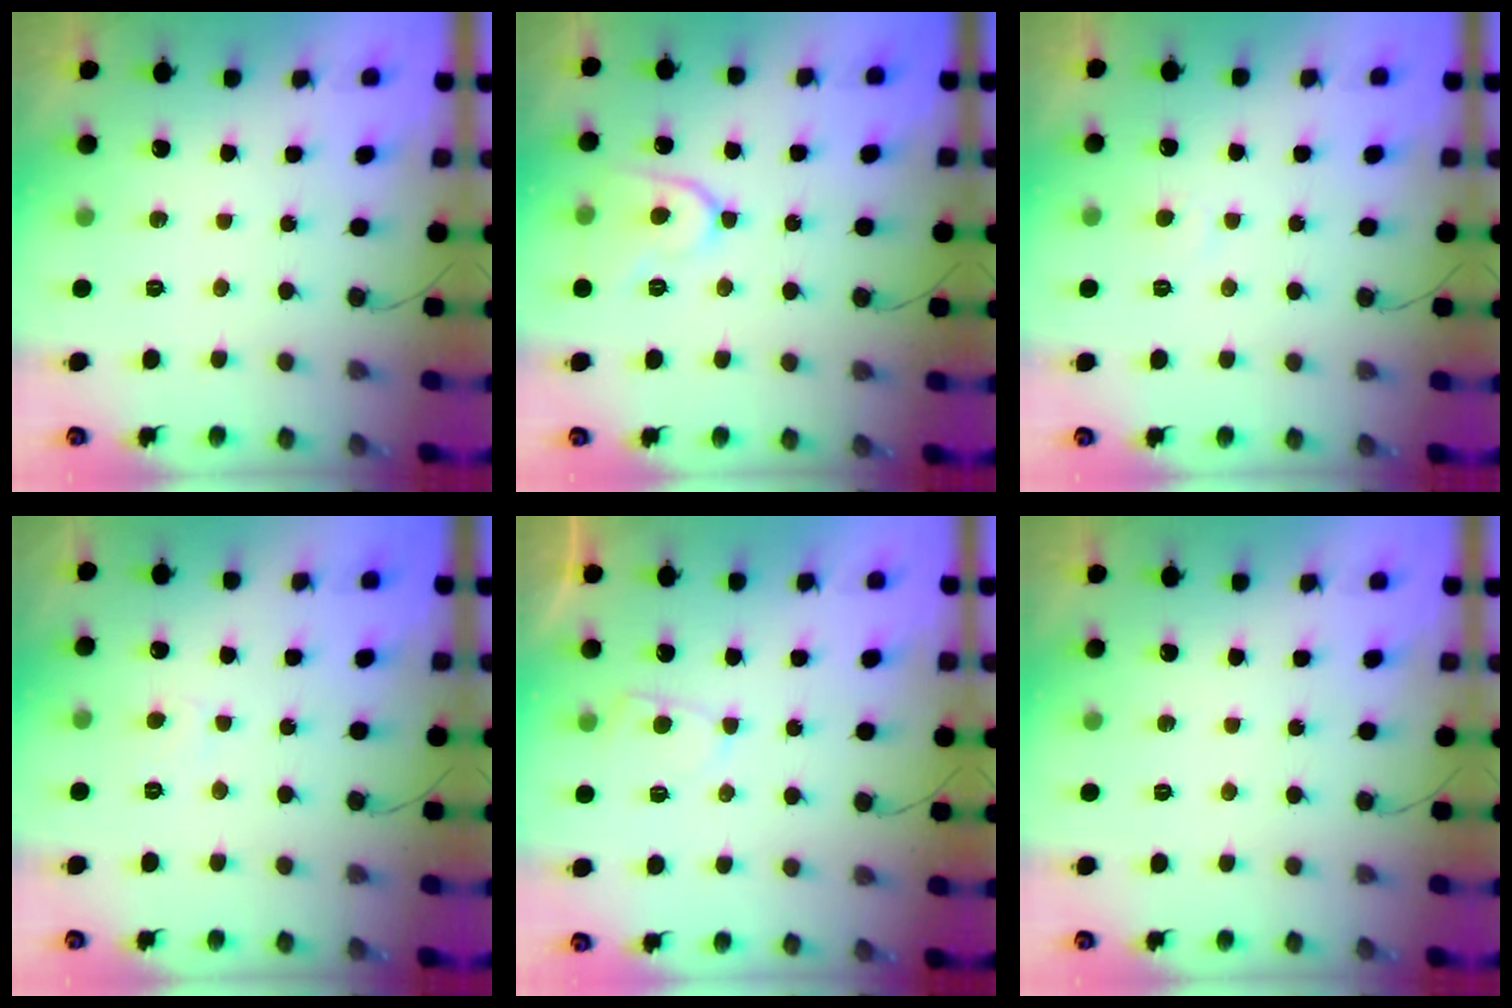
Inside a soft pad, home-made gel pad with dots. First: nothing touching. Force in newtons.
{"total": 9.5, "press": 9.4, "slide": 1.1}
{"total": 3.9, "press": 3.9, "slide": 0.3}
{"total": 3.8, "press": 3.8, "slide": 0.4}
{"total": 4.0, "press": 4.0, "slide": 0.5}
{"total": 0.0}